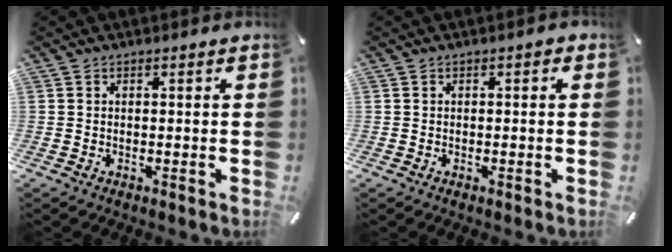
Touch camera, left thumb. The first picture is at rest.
{"total": 0.8, "force": [-0.1, 0.5, 0.7], "torque": [-0.012, 0.003, -0.003]}